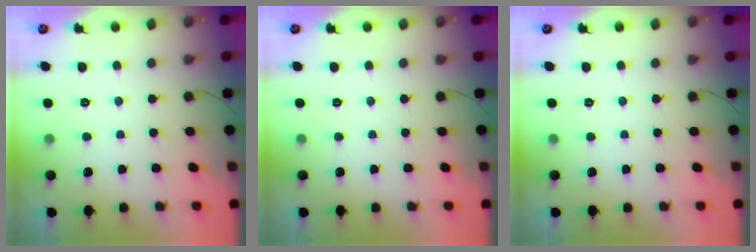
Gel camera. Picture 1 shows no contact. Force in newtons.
{"total": 0.0}
{"total": 0.0}